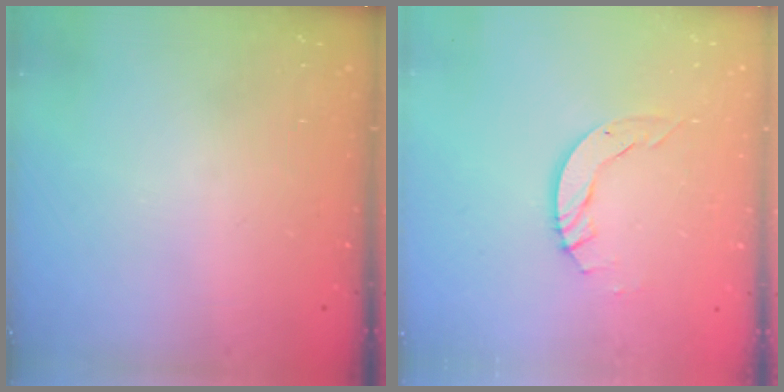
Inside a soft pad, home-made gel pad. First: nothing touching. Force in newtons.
{"total": 4.9, "press": 4.9, "slide": 0.1}